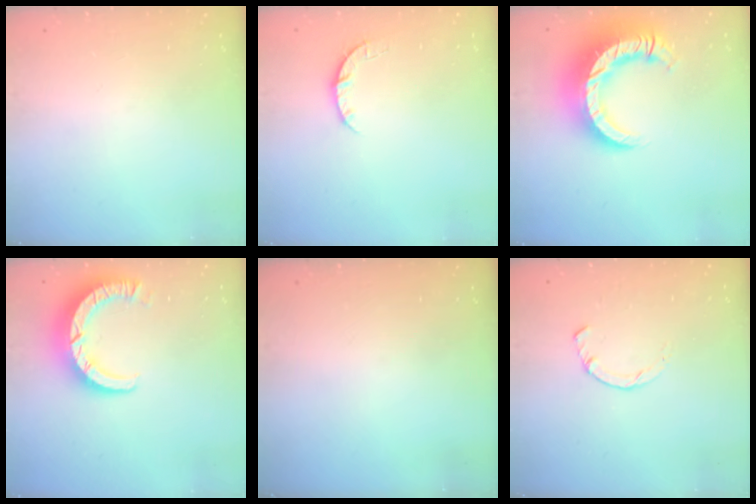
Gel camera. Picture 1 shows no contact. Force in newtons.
{"total": 3.5, "press": 3.5, "slide": 0.5}
{"total": 15.7, "press": 15.6, "slide": 1.7}
{"total": 9.0, "press": 9.0, "slide": 1.0}
{"total": 0.0}
{"total": 2.3, "press": 2.3, "slide": 0.1}